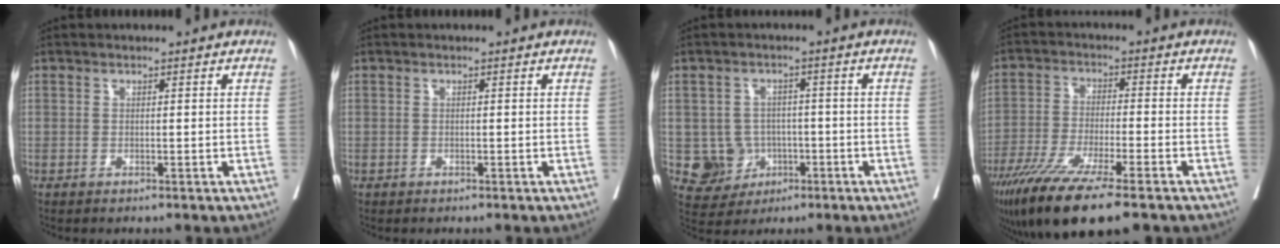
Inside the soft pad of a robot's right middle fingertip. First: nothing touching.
{"total": 0.0}
{"total": 5.9, "force": [-1.2, 5.7, 1.1], "torque": [-0.013, 0.009, -0.010]}
{"total": 14.3, "force": [-10.0, 1.4, 10.0], "torque": [-0.191, -0.045, -0.168]}